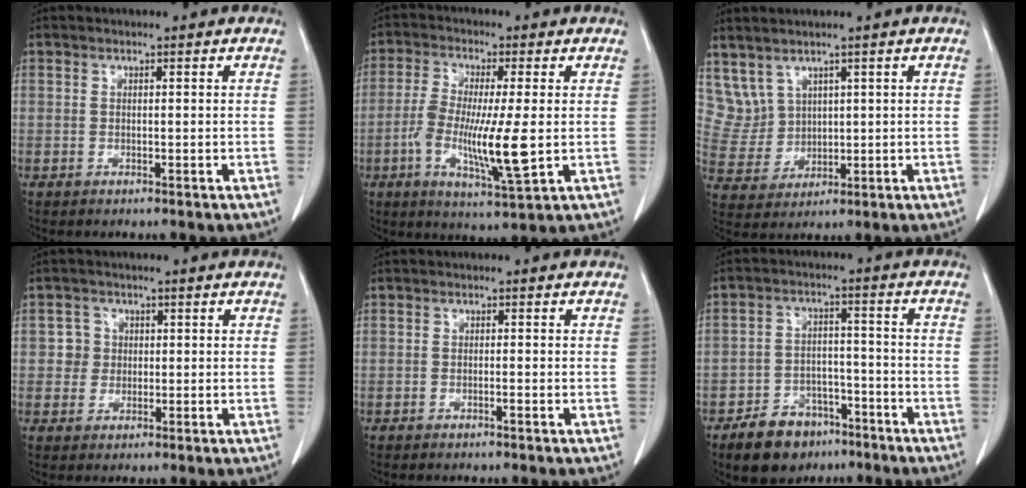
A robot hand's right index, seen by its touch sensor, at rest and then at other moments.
{"total": 11.6, "force": [-1.9, 1.4, 11.4], "torque": [-0.215, -0.019, -0.036]}
{"total": 5.5, "force": [3.6, 4.2, 0.7], "torque": [-0.024, 0.018, 0.091]}
{"total": 2.9, "force": [0.4, 2.9, 0.2], "torque": [0.007, 0.006, 0.006]}
{"total": 0.6, "force": [-0.3, -0.1, 0.5], "torque": [-0.008, 0.002, -0.003]}
{"total": 8.7, "force": [-5.9, 5.4, 3.4], "torque": [-0.064, 0.012, -0.091]}